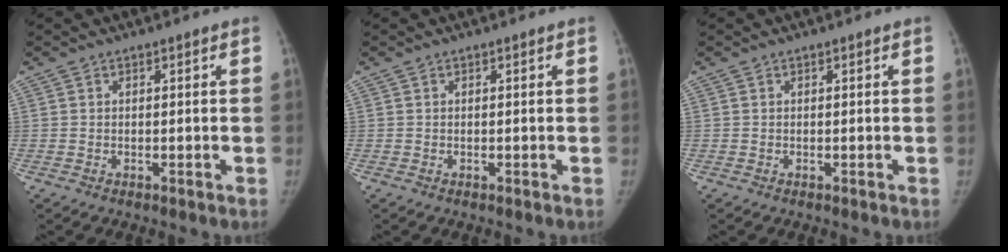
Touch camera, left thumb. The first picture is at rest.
{"total": 0.0}
{"total": 0.0}